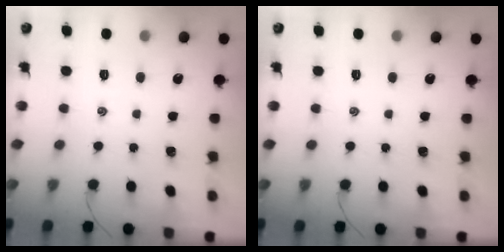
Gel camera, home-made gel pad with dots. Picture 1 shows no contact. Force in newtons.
{"total": 0.0}